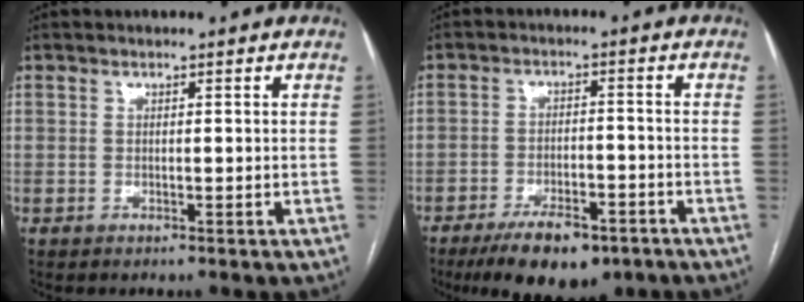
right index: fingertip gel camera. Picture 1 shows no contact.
{"total": 10.5, "force": [-7.4, 3.9, 6.4], "torque": [-0.101, -0.009, -0.118]}